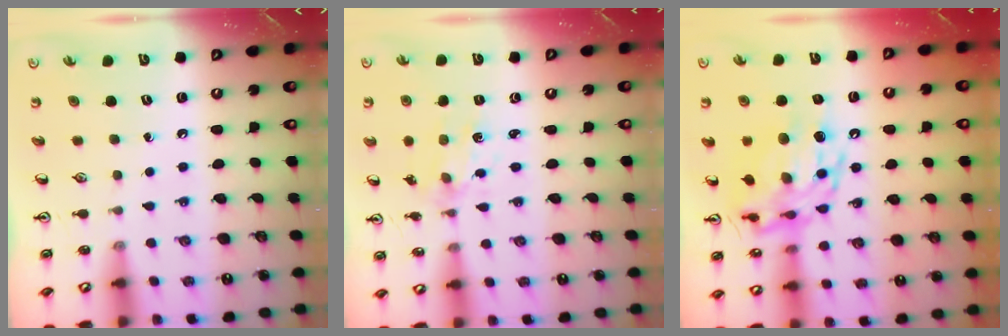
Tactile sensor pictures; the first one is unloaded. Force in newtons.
{"total": 2.4, "press": 2.2, "slide": 0.8}
{"total": 14.1, "press": 14.0, "slide": 1.5}